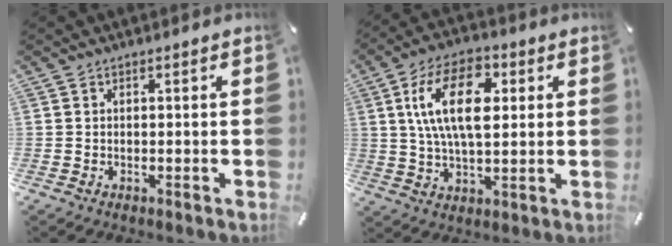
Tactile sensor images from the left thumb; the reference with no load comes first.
{"total": 15.5, "force": [4.0, 8.4, 12.4], "torque": [-0.243, 0.006, 0.064]}